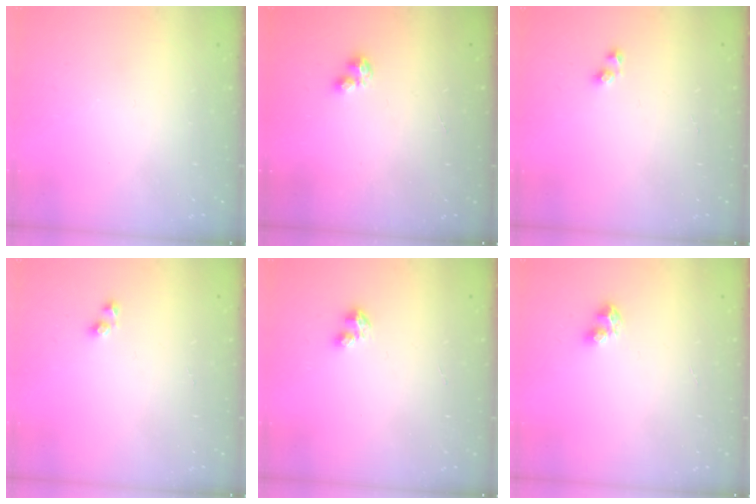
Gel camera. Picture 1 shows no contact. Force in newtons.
{"total": 1.0, "press": 1.0, "slide": 0.1}
{"total": 2.7, "press": 2.6, "slide": 0.6}
{"total": 2.7, "press": 2.6, "slide": 0.6}
{"total": 3.4, "press": 3.4, "slide": 0.4}
{"total": 4.7, "press": 4.6, "slide": 0.9}